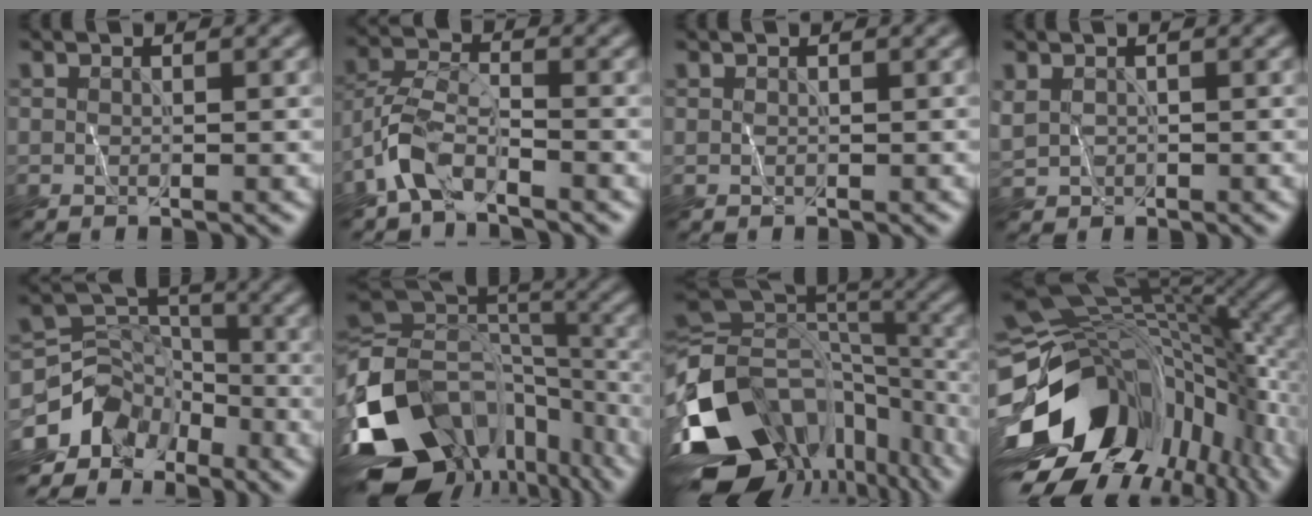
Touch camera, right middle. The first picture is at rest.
{"total": 4.4, "force": [-3.2, 1.8, 2.4], "torque": [-0.051, 0.004, -0.069]}
{"total": 0.0}
{"total": 1.4, "force": [0.2, 1.3, 0.6], "torque": [-0.020, -0.004, 0.013]}
{"total": 8.0, "force": [-4.6, 5.8, 3.0], "torque": [-0.048, 0.003, -0.087]}
{"total": 17.2, "force": [-8.7, 11.5, 9.3], "torque": [-0.215, -0.018, -0.135]}
{"total": 17.5, "force": [-7.2, 11.5, 11.1], "torque": [-0.236, -0.020, -0.107]}
{"total": 17.7, "force": [-4.7, 11.3, 12.8], "torque": [-0.263, -0.037, -0.063]}